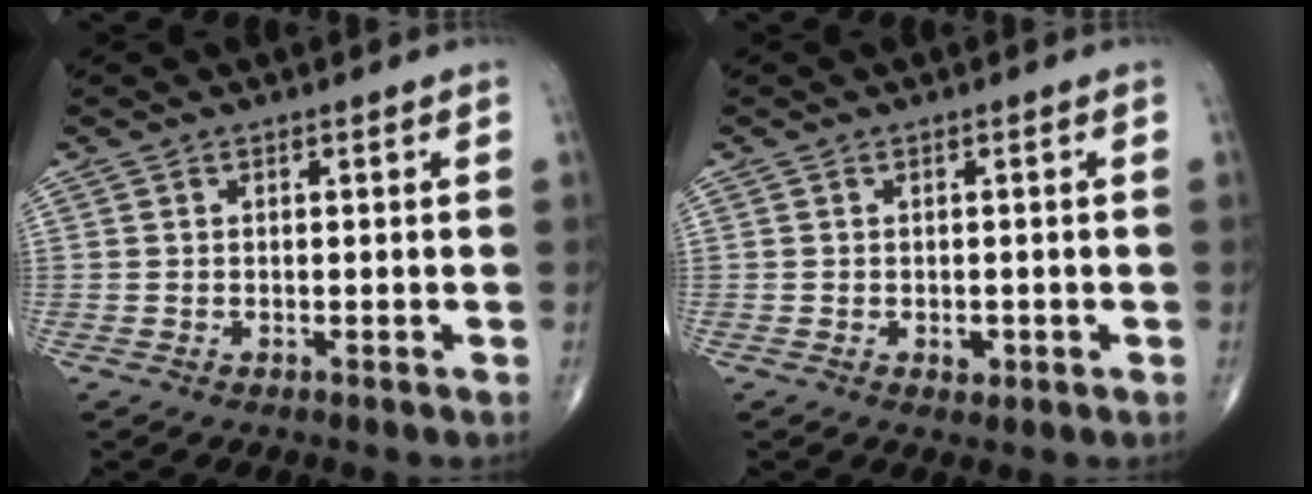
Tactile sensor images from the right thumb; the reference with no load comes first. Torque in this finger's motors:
{"motor_torque": [1.29, 1.46, 0.09, -0.29, 0.06]}